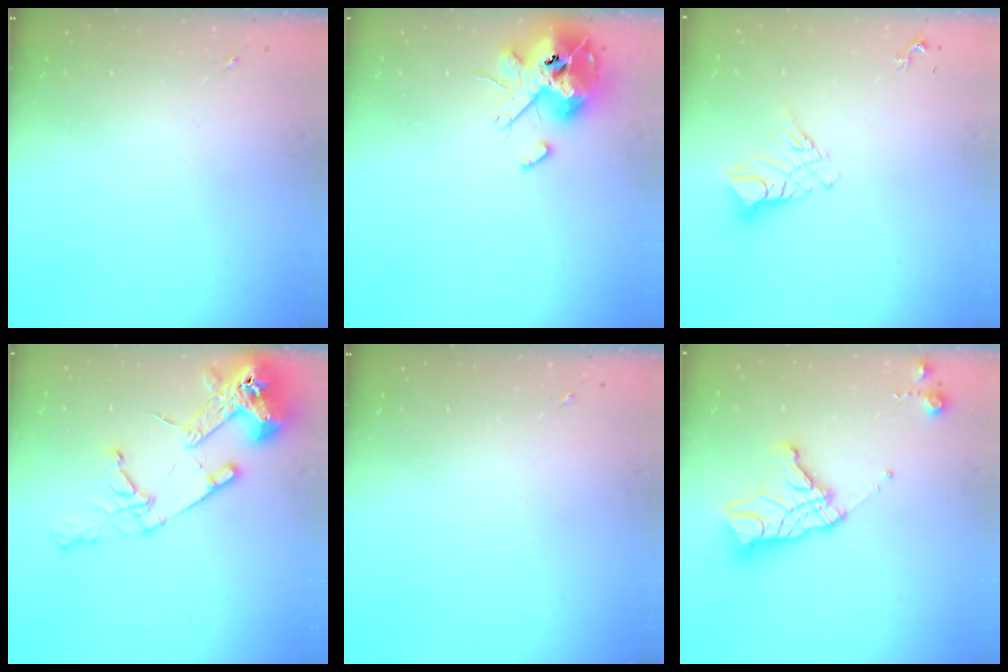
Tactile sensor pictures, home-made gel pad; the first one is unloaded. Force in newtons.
{"total": 14.3, "press": 14.0, "slide": 2.5}
{"total": 9.8, "press": 9.7, "slide": 0.8}
{"total": 16.6, "press": 16.5, "slide": 2.0}
{"total": 0.0}
{"total": 18.0, "press": 17.9, "slide": 1.7}